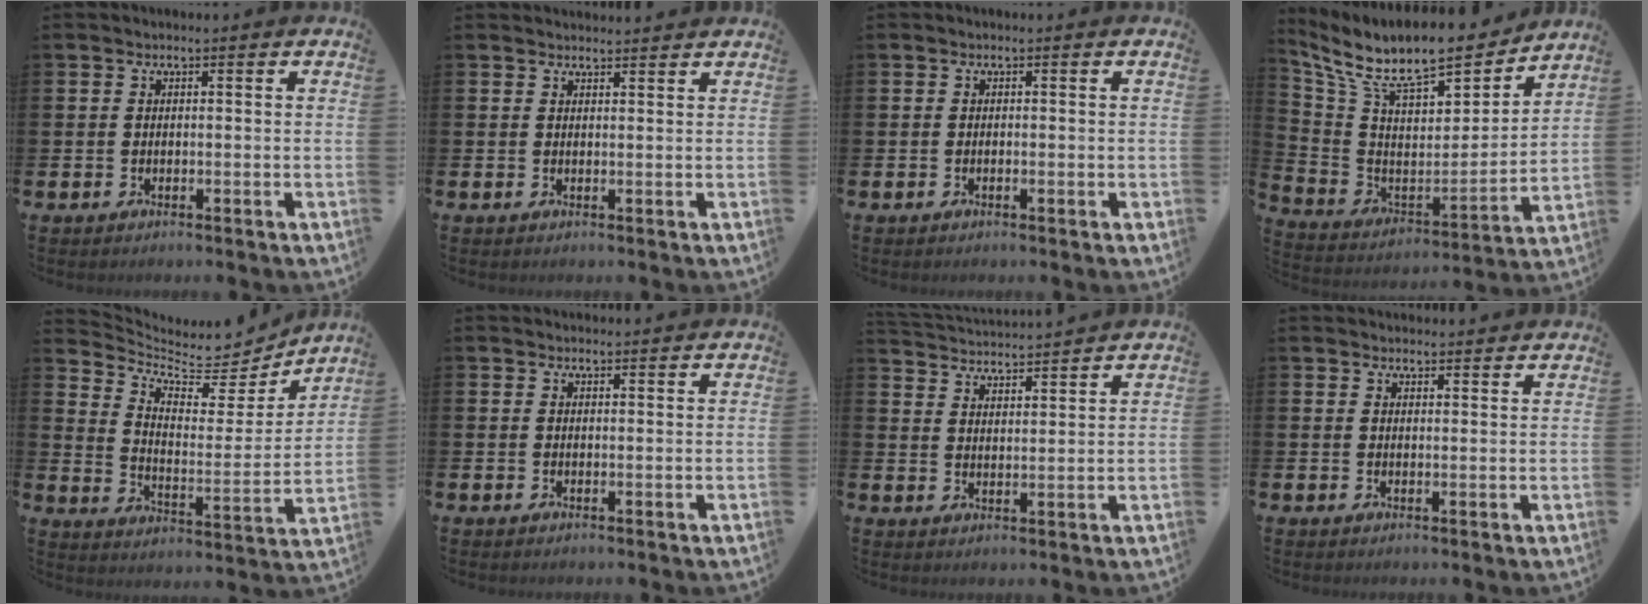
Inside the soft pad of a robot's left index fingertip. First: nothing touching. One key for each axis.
{"total": 1.6, "fx": 1.6, "fy": 0.0, "fz": -0.1, "tx": 0.013, "ty": -0.011, "tz": 0.026}
{"total": 0.0}
{"total": 11.1, "fx": 9.7, "fy": 2.8, "fz": 4.5, "tx": -0.123, "ty": -0.072, "tz": 0.165}
{"total": 7.6, "fx": 7.2, "fy": 2.1, "fz": 1.2, "tx": -0.057, "ty": -0.063, "tz": 0.123}
{"total": 1.3, "fx": 1.3, "fy": 0.0, "fz": 0.0, "tx": 0.011, "ty": -0.008, "tz": 0.021}
{"total": 4.0, "fx": 4.0, "fy": -0.2, "fz": -0.2, "tx": -0.011, "ty": -0.033, "tz": 0.070}
{"total": 2.3, "fx": 2.3, "fy": 0.1, "fz": -0.1, "tx": 0.011, "ty": -0.018, "tz": 0.040}